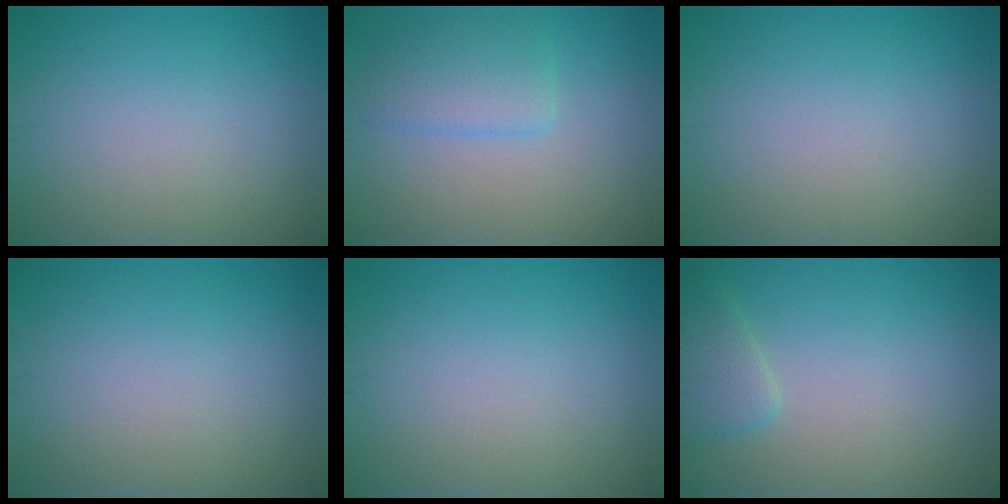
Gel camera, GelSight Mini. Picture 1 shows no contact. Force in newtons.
{"total": 2.9, "press": 2.8, "slide": 0.3}
{"total": 0.0}
{"total": 0.0}
{"total": 0.0}
{"total": 2.1, "press": 2.1, "slide": 0.2}